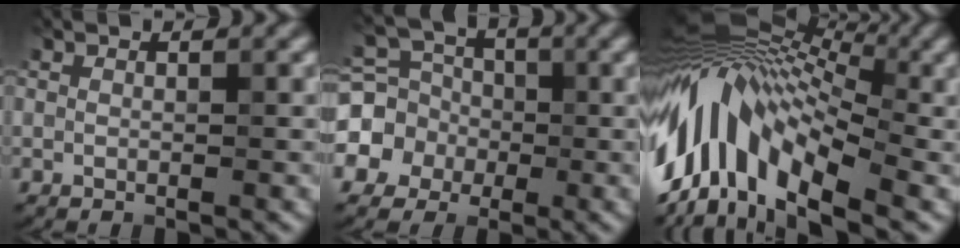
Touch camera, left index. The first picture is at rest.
{"total": 6.1, "force": [-1.1, 5.6, 2.1], "torque": [-0.036, 0.006, -0.045]}
{"total": 13.8, "force": [-0.9, 7.5, 11.5], "torque": [-0.217, 0.030, -0.027]}